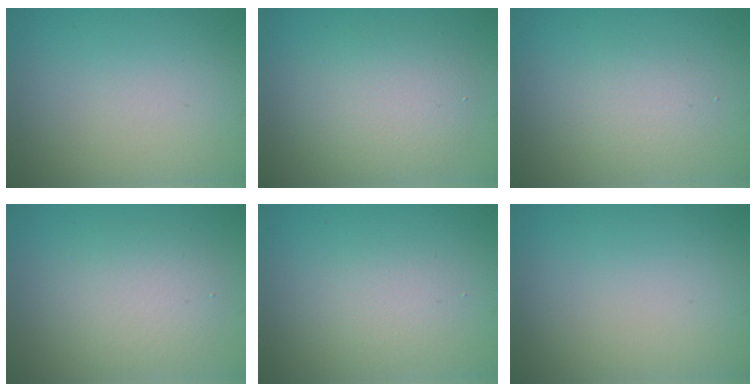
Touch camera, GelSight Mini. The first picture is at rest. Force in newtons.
{"total": 4.2, "press": 4.2, "slide": 0.1}
{"total": 2.4, "press": 2.4, "slide": 0.0}
{"total": 3.8, "press": 3.8, "slide": 0.3}
{"total": 2.0, "press": 2.0, "slide": 0.2}
{"total": 0.0}